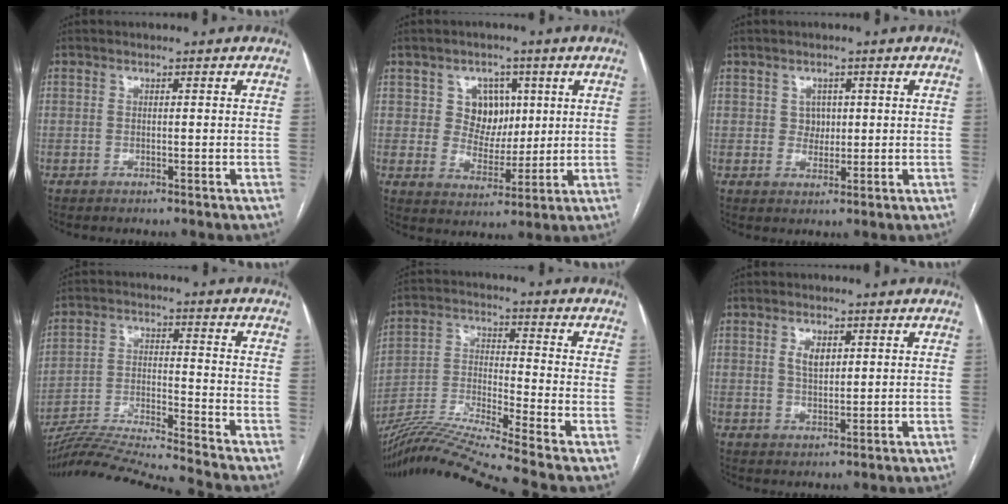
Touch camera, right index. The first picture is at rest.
{"total": 6.4, "force": [2.1, 5.4, 2.5], "torque": [-0.036, 0.011, 0.045]}
{"total": 2.4, "force": [0.6, 2.1, 1.1], "torque": [-0.012, -0.001, 0.011]}
{"total": 15.8, "force": [-14.8, -2.9, 4.9], "torque": [-0.071, -0.006, -0.248]}
{"total": 15.3, "force": [-13.1, -2.9, 7.4], "torque": [-0.146, -0.012, -0.236]}
{"total": 3.3, "force": [1.2, 1.7, 2.5], "torque": [-0.048, 0.001, 0.024]}